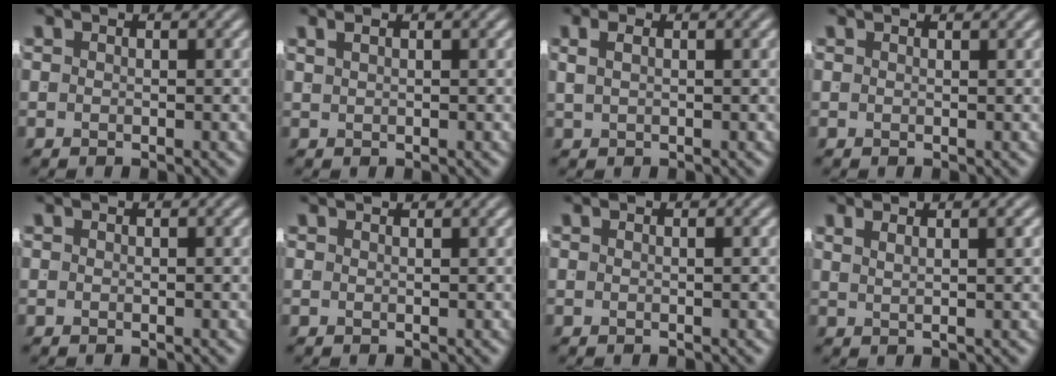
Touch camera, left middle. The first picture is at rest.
{"total": 1.1, "force": [0.4, -1.0, 0.2], "torque": [0.008, 0.002, 0.015]}
{"total": 1.3, "force": [0.6, -0.3, 1.1], "torque": [-0.012, 0.004, 0.015]}
{"total": 0.8, "force": [0.6, -0.5, -0.1], "torque": [0.011, 0.000, 0.011]}
{"total": 0.0}
{"total": 1.2, "force": [0.9, -0.8, 0.0], "torque": [0.012, 0.000, 0.016]}
{"total": 0.8, "force": [0.1, -0.7, 0.2], "torque": [-0.001, 0.001, 0.002]}
{"total": 2.0, "force": [1.1, -1.3, 1.0], "torque": [-0.008, -0.003, 0.032]}